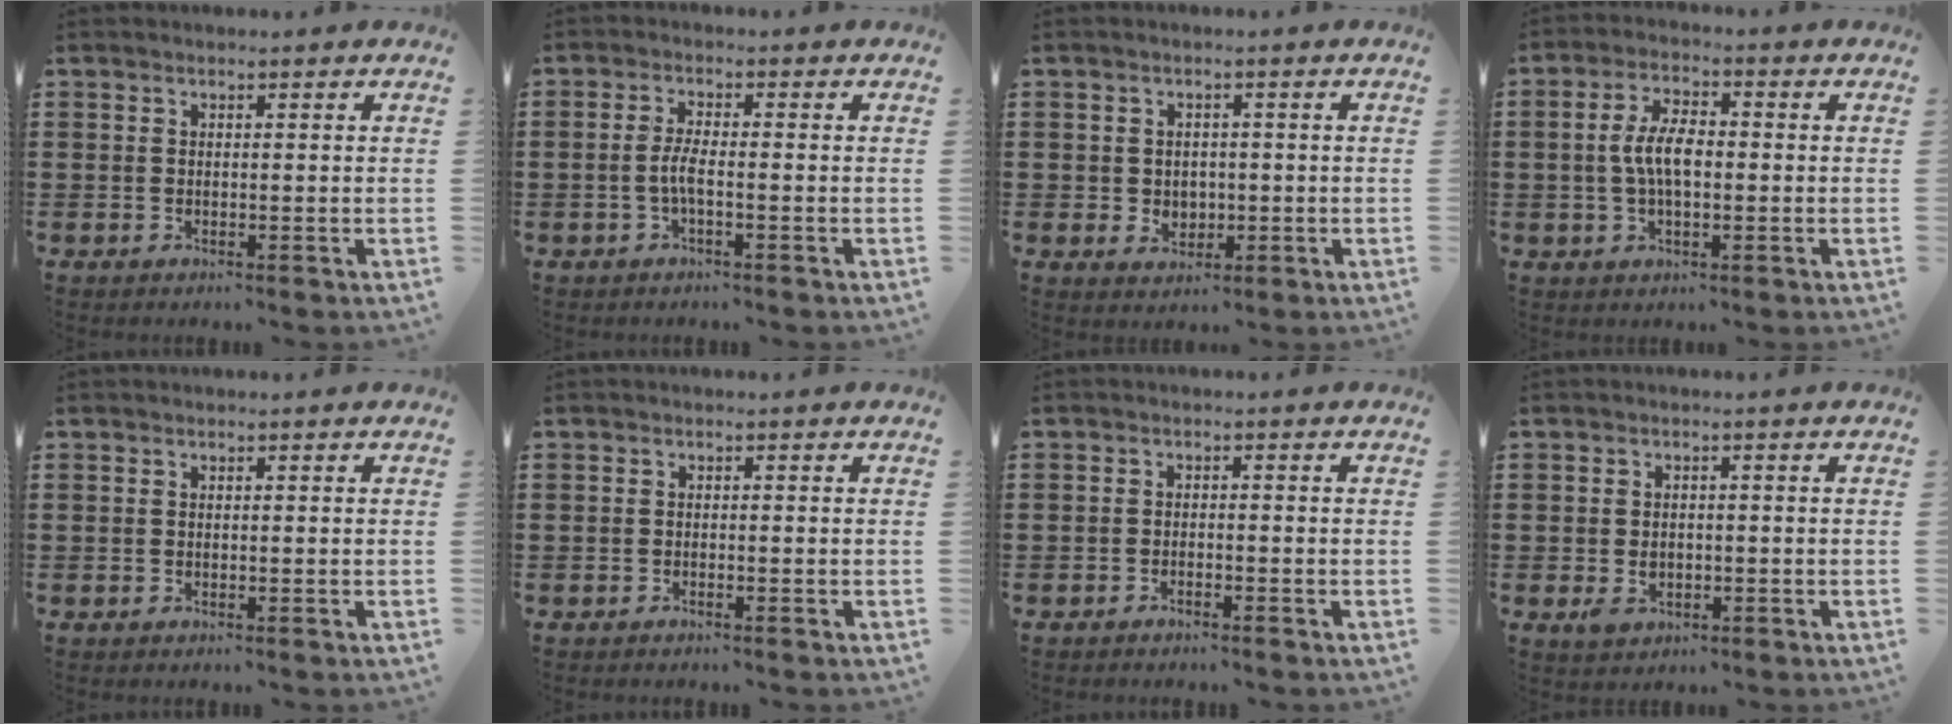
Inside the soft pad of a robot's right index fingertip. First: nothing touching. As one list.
[{"total": 3.1, "force": [-1.0, 0.5, 2.9], "torque": [-0.073, -0.007, -0.027]}, {"total": 2.4, "force": [-0.1, 2.2, 0.8], "torque": [-0.016, 0.005, -0.007]}, {"total": 6.3, "force": [-0.3, 2.8, 5.6], "torque": [-0.124, 0.000, -0.012]}, {"total": 0.0}, {"total": 0.6, "force": [-0.6, -0.1, 0.1], "torque": [-0.005, -0.004, -0.011]}, {"total": 1.1, "force": [-1.1, -0.1, 0.2], "torque": [-0.008, -0.003, -0.021]}, {"total": 2.4, "force": [-0.7, 1.7, 1.6], "torque": [-0.031, 0.003, -0.014]}]